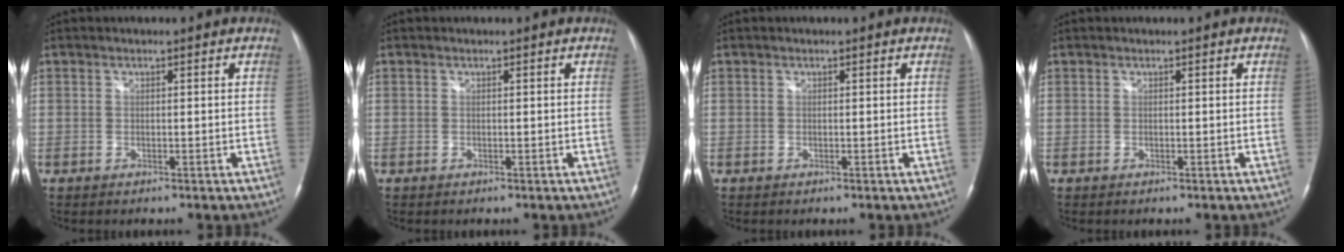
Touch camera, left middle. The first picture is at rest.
{"total": 0.0}
{"total": 0.0}
{"total": 0.0}